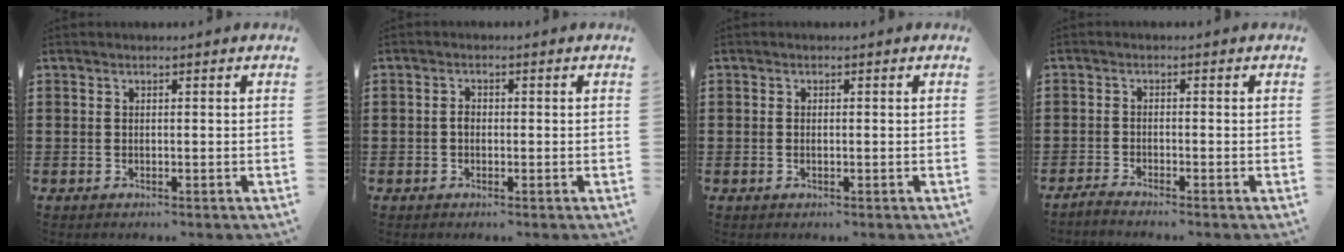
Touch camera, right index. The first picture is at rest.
{"total": 1.4, "force": [-0.3, 0.9, 1.0], "torque": [-0.020, 0.002, -0.006]}
{"total": 0.6, "force": [-0.1, 0.3, 0.4], "torque": [-0.011, 0.000, -0.001]}
{"total": 1.5, "force": [-1.5, -0.2, 0.1], "torque": [-0.003, 0.003, -0.030]}